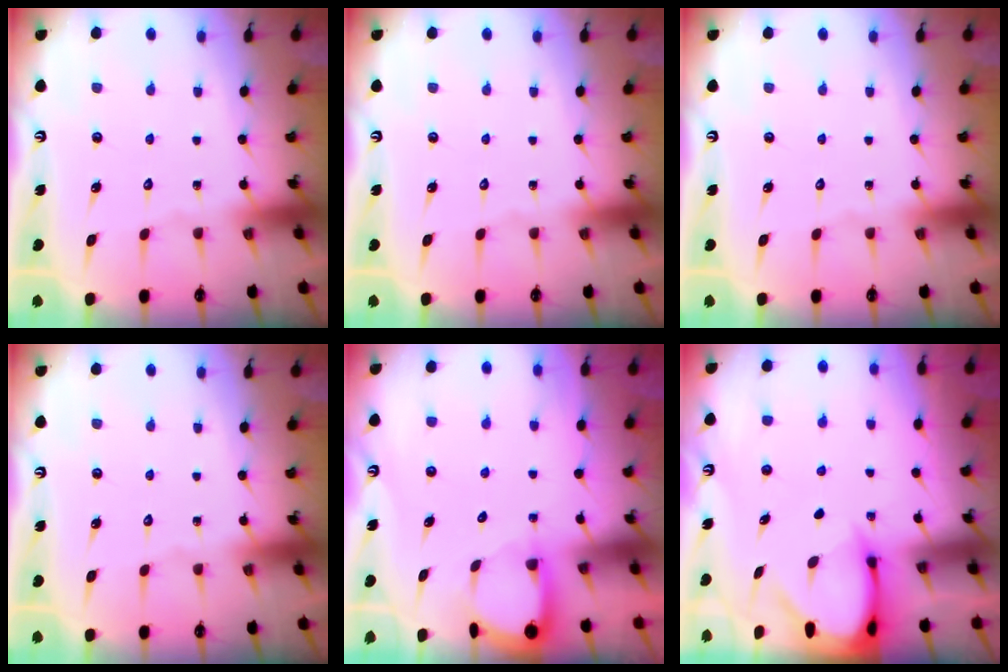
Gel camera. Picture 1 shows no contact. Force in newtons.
{"total": 0.0}
{"total": 0.0}
{"total": 0.0}
{"total": 2.8, "press": 2.8, "slide": 0.3}
{"total": 3.3, "press": 3.3, "slide": 0.3}